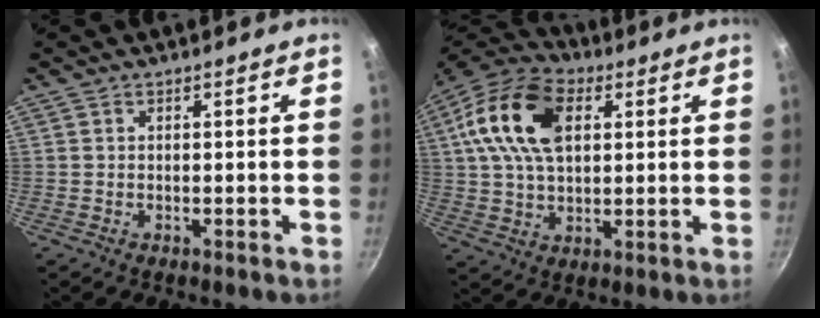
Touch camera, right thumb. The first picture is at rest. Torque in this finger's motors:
{"motor_torque": [2.39, 2.62, 1.08, -0.55, 0.22]}